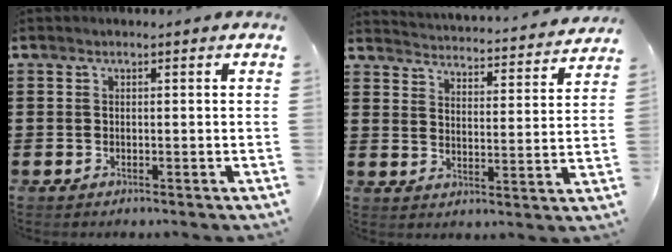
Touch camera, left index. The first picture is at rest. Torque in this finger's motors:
{"motor_torque": [1.63, -0.51, 0.59, 0.07]}